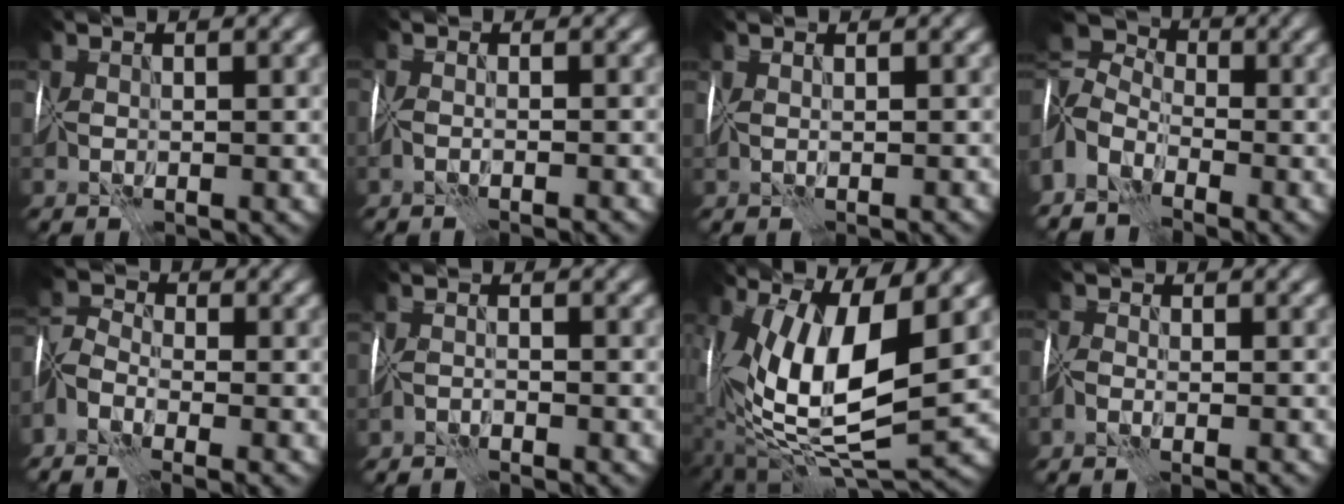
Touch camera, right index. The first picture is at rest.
{"total": 1.8, "force": [-1.4, -1.0, 0.1], "torque": [0.003, 0.010, -0.022]}
{"total": 0.9, "force": [0.2, -0.9, -0.2], "torque": [0.006, -0.002, 0.010]}
{"total": 5.5, "force": [-3.0, 3.4, 3.1], "torque": [-0.073, 0.001, -0.075]}
{"total": 7.0, "force": [-5.3, 3.0, 3.5], "torque": [-0.067, -0.012, -0.074]}
{"total": 1.7, "force": [-1.2, -1.1, -0.5], "torque": [0.012, 0.007, -0.022]}
{"total": 12.6, "force": [2.1, 4.0, 11.8], "torque": [-0.211, -0.005, 0.051]}
{"total": 3.0, "force": [-2.8, 0.5, 0.9], "torque": [-0.001, 0.005, -0.034]}